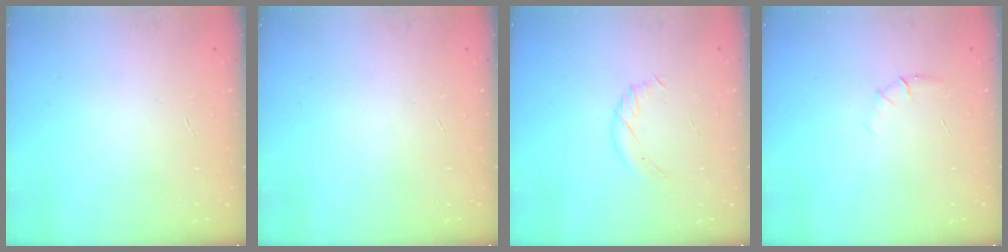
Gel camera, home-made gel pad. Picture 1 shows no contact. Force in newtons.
{"total": 0.0}
{"total": 5.0, "press": 4.8, "slide": 1.4}
{"total": 5.2, "press": 4.9, "slide": 1.6}